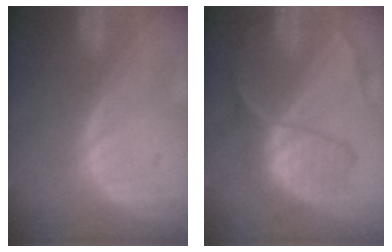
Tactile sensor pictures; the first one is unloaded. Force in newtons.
{"total": 6.8, "press": 6.7, "slide": 1.2}